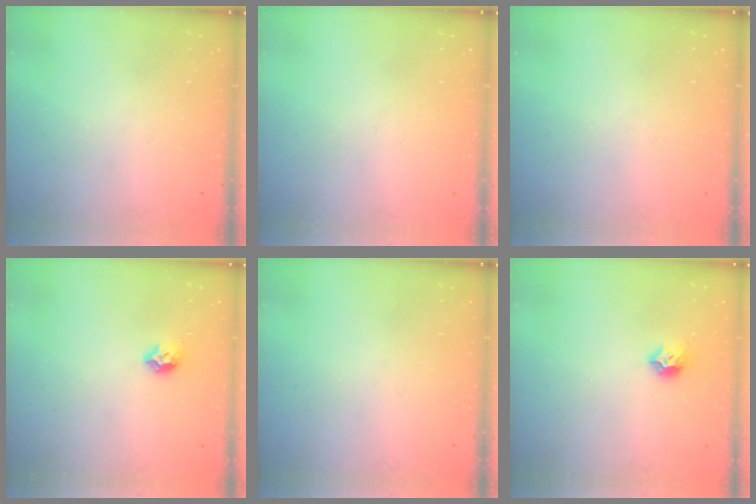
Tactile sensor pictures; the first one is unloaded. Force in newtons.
{"total": 0.0}
{"total": 0.0}
{"total": 7.9, "press": 7.8, "slide": 1.0}
{"total": 0.0}
{"total": 7.0, "press": 6.9, "slide": 1.3}